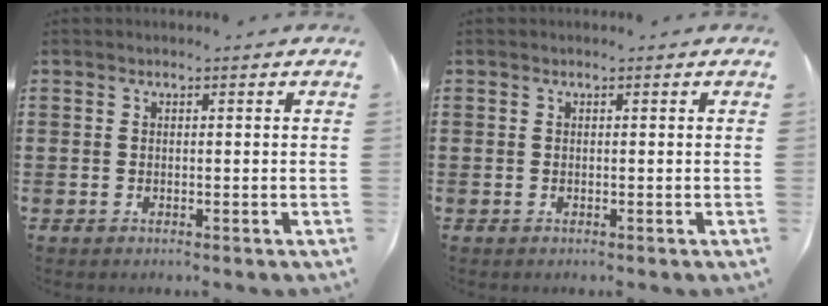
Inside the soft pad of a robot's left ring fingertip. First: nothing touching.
{"total": 0.0}